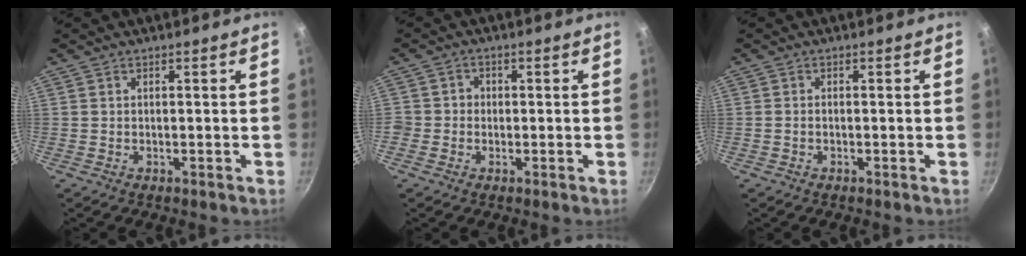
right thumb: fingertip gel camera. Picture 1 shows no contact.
{"total": 2.6, "force": [-0.6, 2.5, 0.6], "torque": [0.006, 0.007, -0.017]}
{"total": 0.6, "force": [-0.3, 0.4, 0.4], "torque": [-0.008, 0.004, -0.007]}